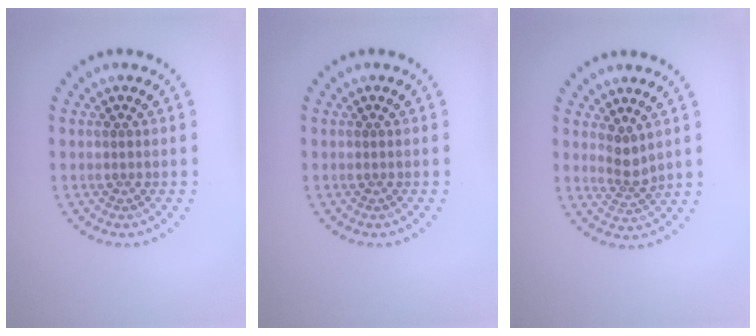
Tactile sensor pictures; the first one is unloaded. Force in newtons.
{"total": 0.0}
{"total": 2.1, "press": 1.7, "slide": 1.3}